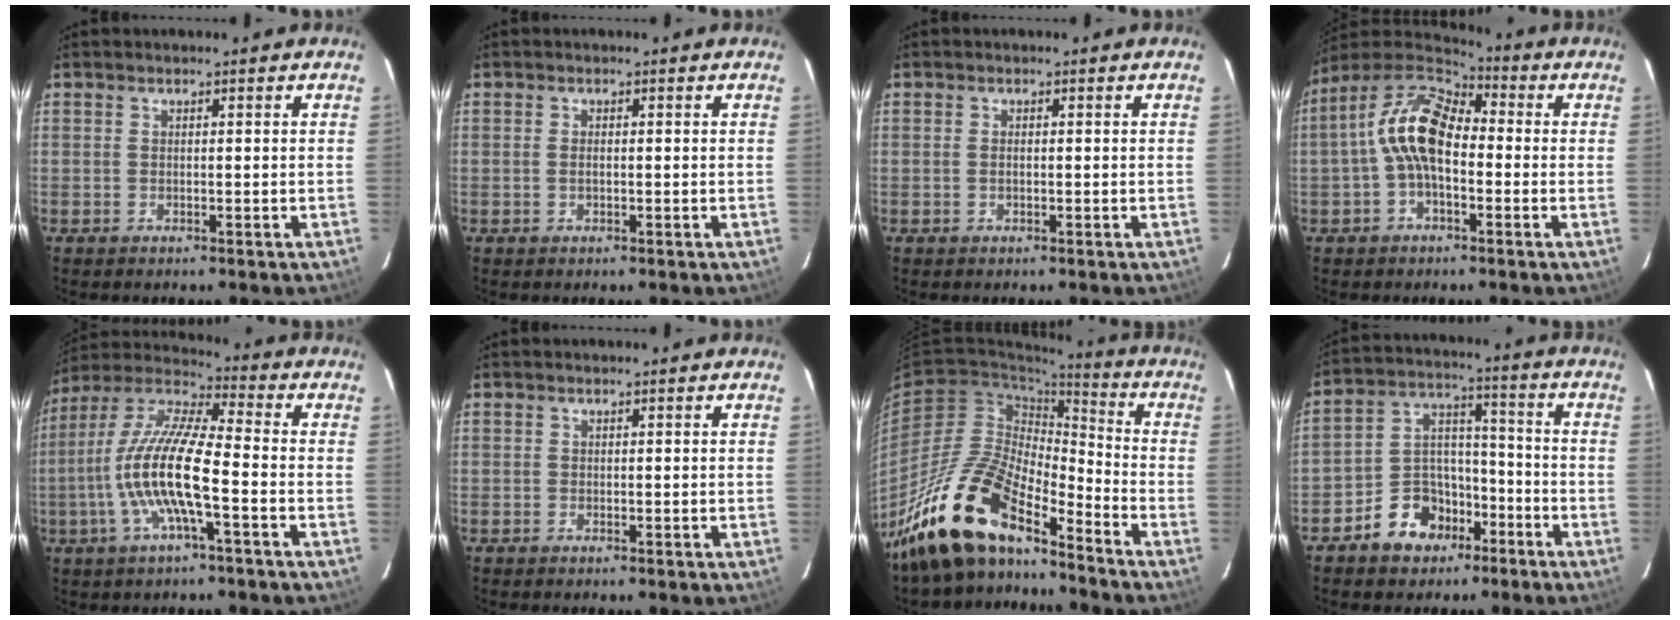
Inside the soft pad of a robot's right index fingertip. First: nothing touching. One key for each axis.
{"total": 1.1, "fx": -0.2, "fy": 0.5, "fz": 0.9, "tx": -0.020, "ty": 0.001, "tz": -0.004}
{"total": 0.8, "fx": -0.1, "fy": 0.4, "fz": 0.7, "tx": -0.016, "ty": 0.001, "tz": -0.004}
{"total": 11.3, "fx": -1.0, "fy": 6.2, "fz": 9.4, "tx": -0.185, "ty": 0.026, "tz": -0.027}
{"total": 14.6, "fx": -3.9, "fy": 2.6, "fz": 13.8, "tx": -0.271, "ty": -0.003, "tz": -0.080}
{"total": 0.0}
{"total": 17.5, "fx": -14.2, "fy": 5.1, "fz": 8.9, "tx": -0.172, "ty": 0.000, "tz": -0.272}
{"total": 10.6, "fx": -6.5, "fy": 7.6, "fz": 3.4, "tx": -0.071, "ty": 0.046, "tz": -0.094}